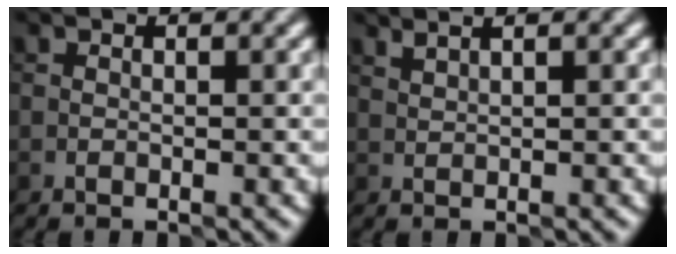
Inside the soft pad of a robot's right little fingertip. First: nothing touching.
{"total": 1.2, "force": [1.1, -0.1, 0.5], "torque": [-0.011, 0.005, 0.021]}